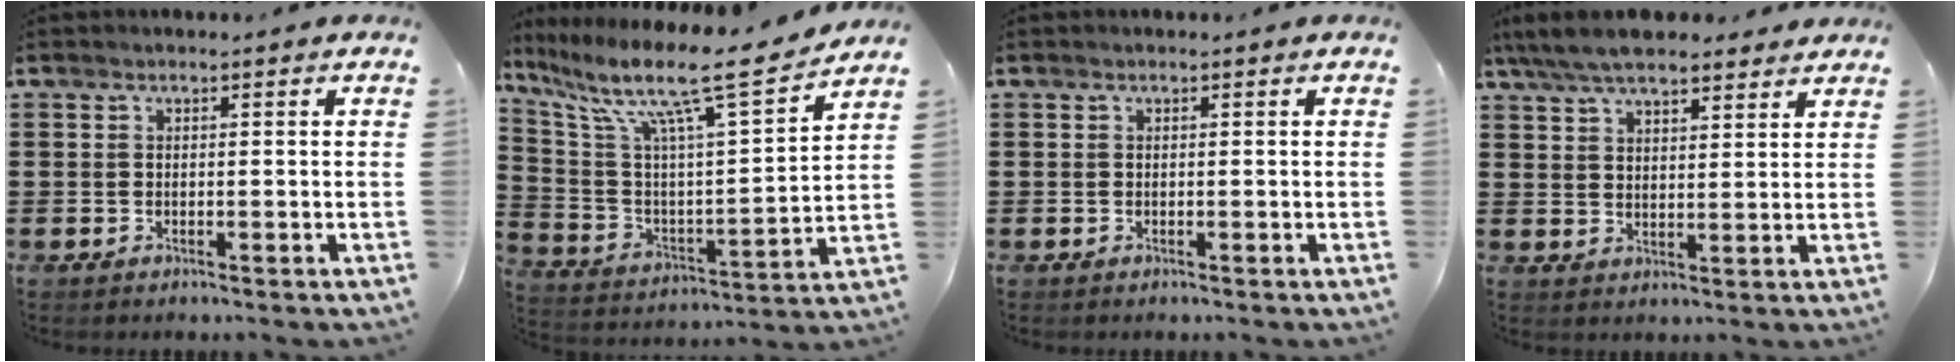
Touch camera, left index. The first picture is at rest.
{"total": 13.2, "force": [9.8, 1.3, 8.7], "torque": [-0.186, -0.064, 0.152]}
{"total": 0.0}
{"total": 7.1, "force": [6.1, 2.2, 2.7], "torque": [-0.073, -0.008, 0.114]}